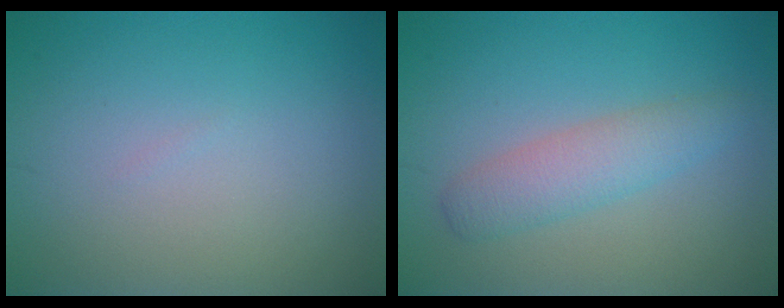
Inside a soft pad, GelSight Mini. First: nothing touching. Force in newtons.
{"total": 3.1, "press": 3.1, "slide": 0.1}